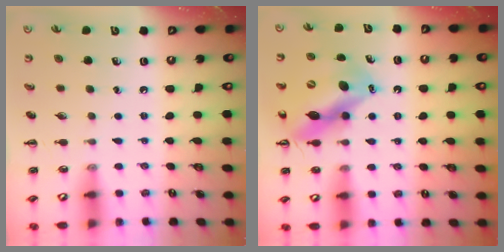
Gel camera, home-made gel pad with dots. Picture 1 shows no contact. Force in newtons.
{"total": 13.1, "press": 12.5, "slide": 4.0}